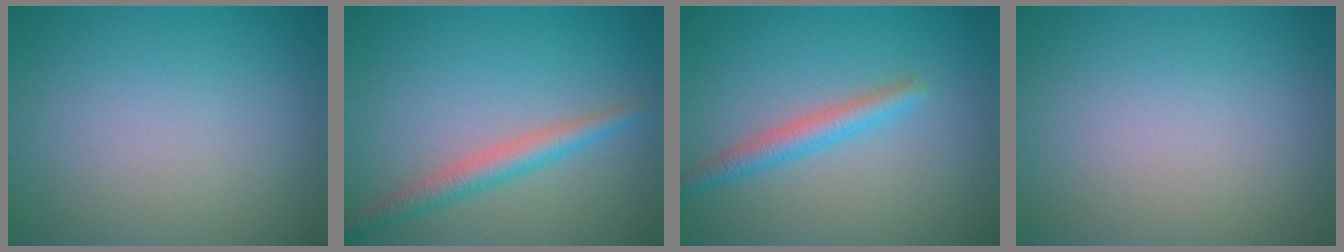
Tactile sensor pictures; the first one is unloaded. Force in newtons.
{"total": 2.7, "press": 2.7, "slide": 0.1}
{"total": 2.5, "press": 2.5, "slide": 0.2}
{"total": 0.0}